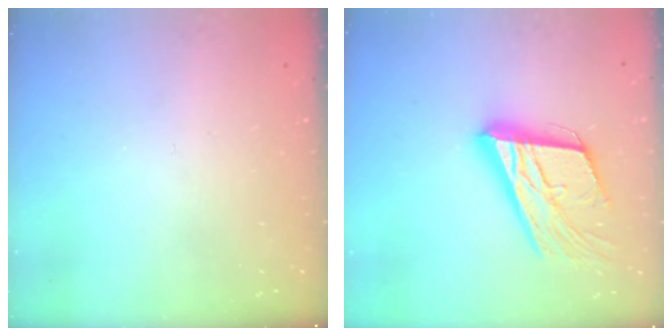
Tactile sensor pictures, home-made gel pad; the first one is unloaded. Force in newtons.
{"total": 22.7, "press": 22.3, "slide": 4.0}